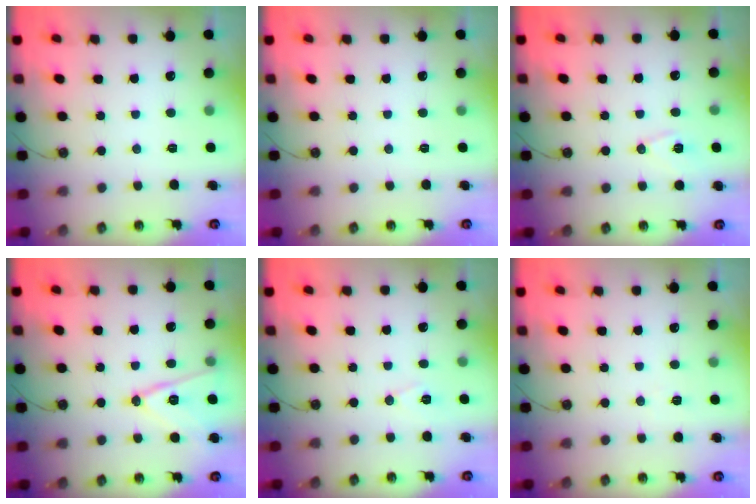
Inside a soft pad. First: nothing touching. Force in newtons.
{"total": 0.0}
{"total": 7.4, "press": 6.7, "slide": 3.2}
{"total": 13.4, "press": 13.0, "slide": 3.4}
{"total": 7.0, "press": 5.3, "slide": 4.6}
{"total": 6.9, "press": 5.5, "slide": 4.1}